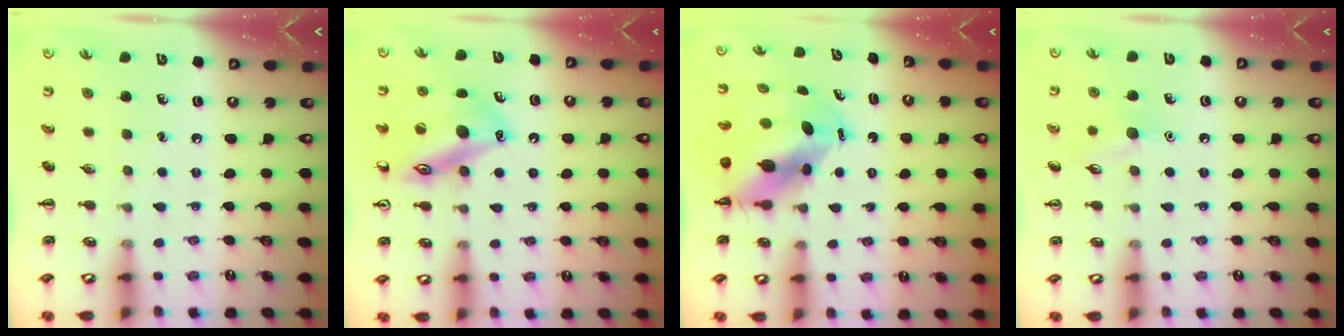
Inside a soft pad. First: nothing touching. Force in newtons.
{"total": 16.2, "press": 16.1, "slide": 2.3}
{"total": 8.4, "press": 8.1, "slide": 2.3}
{"total": 7.2, "press": 7.0, "slide": 1.7}